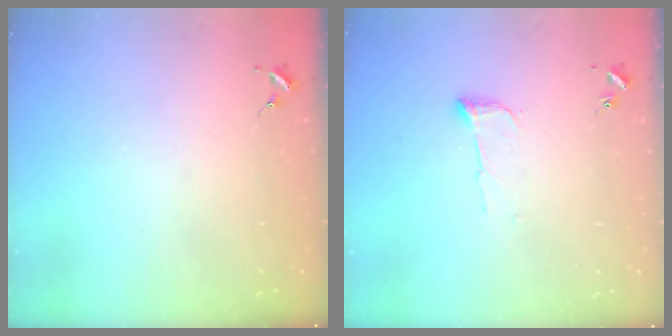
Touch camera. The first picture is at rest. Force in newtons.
{"total": 5.9, "press": 5.9, "slide": 0.8}